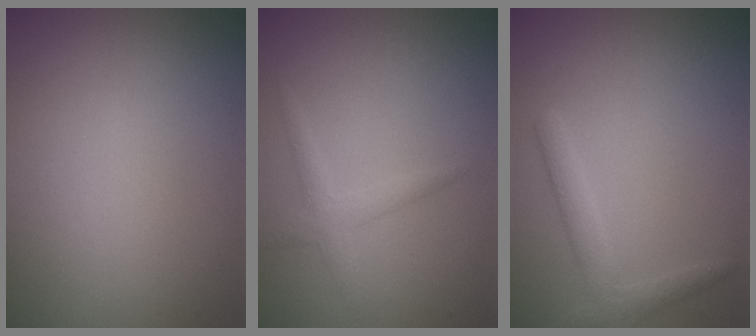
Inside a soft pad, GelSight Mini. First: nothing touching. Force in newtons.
{"total": 1.6, "press": 1.6, "slide": 0.0}
{"total": 2.2, "press": 2.2, "slide": 0.1}